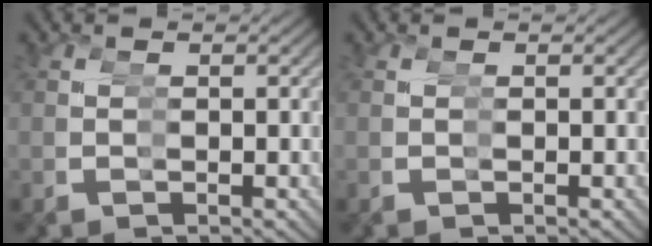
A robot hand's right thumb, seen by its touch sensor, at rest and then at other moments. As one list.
[{"total": 0.0}]